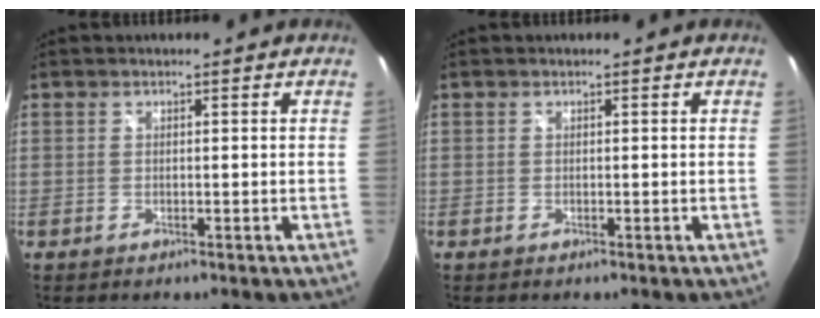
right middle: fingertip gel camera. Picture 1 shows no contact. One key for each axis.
{"total": 0.0}